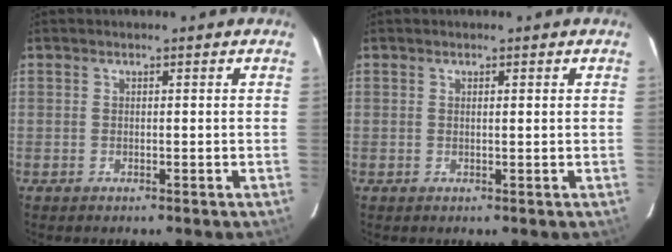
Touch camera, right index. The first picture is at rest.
{"total": 0.6, "force": [0.3, 0.0, 0.5], "torque": [-0.011, 0.001, 0.005]}